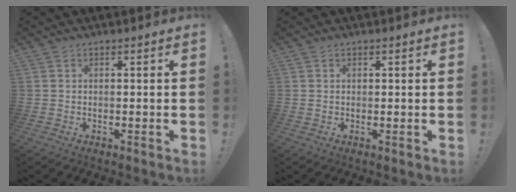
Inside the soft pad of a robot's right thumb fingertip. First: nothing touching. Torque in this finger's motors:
{"motor_torque": [0.30, -0.07, -0.91, 0.30, 0.16]}